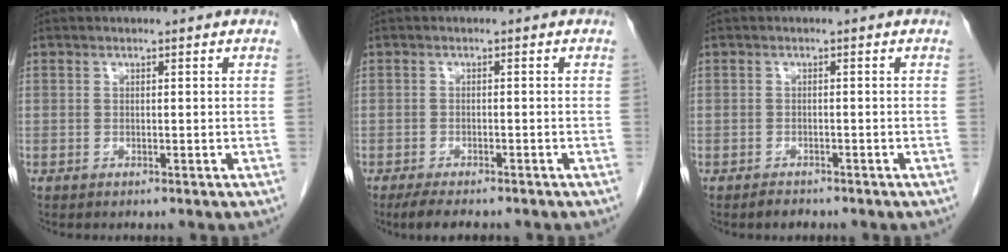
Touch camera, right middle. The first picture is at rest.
{"total": 4.9, "force": [-4.0, 1.3, 2.5], "torque": [-0.041, -0.010, -0.059]}
{"total": 1.5, "force": [-1.3, 0.6, 0.4], "torque": [-0.012, -0.001, -0.016]}